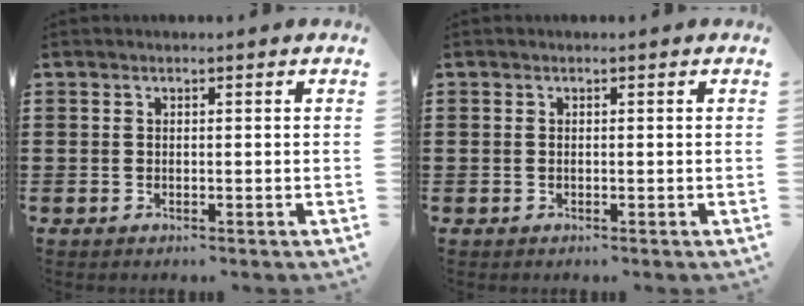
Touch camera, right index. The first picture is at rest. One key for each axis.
{"total": 0.0}